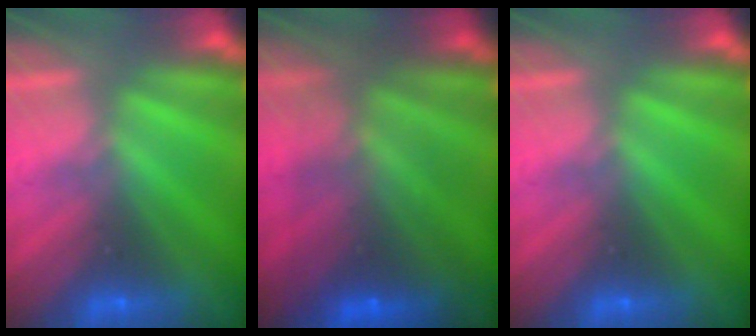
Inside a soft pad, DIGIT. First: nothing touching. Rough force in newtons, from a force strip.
{"total": 6.9}
{"total": 0.0}